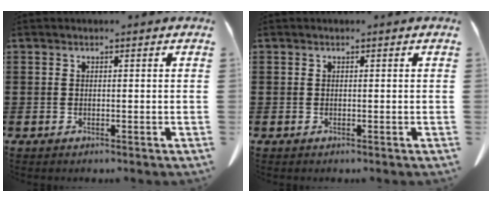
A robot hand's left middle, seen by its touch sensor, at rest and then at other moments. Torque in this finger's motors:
{"motor_torque": [0.01, 0.01, 0.00, 0.01]}